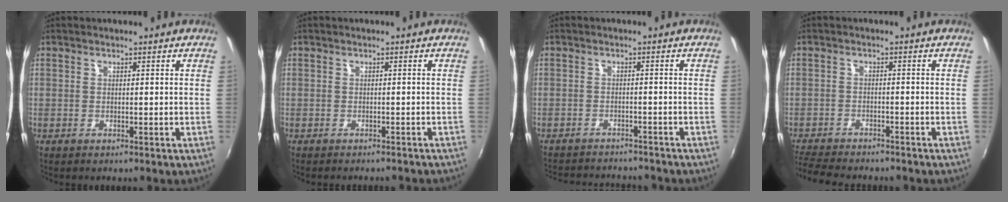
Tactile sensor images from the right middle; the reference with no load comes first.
{"total": 5.6, "force": [-5.2, 1.3, 1.9], "torque": [-0.041, -0.011, -0.063]}
{"total": 10.5, "force": [-9.7, 2.2, 3.3], "torque": [-0.082, -0.007, -0.138]}
{"total": 9.3, "force": [-8.5, 2.0, 3.2], "torque": [-0.092, -0.017, -0.142]}